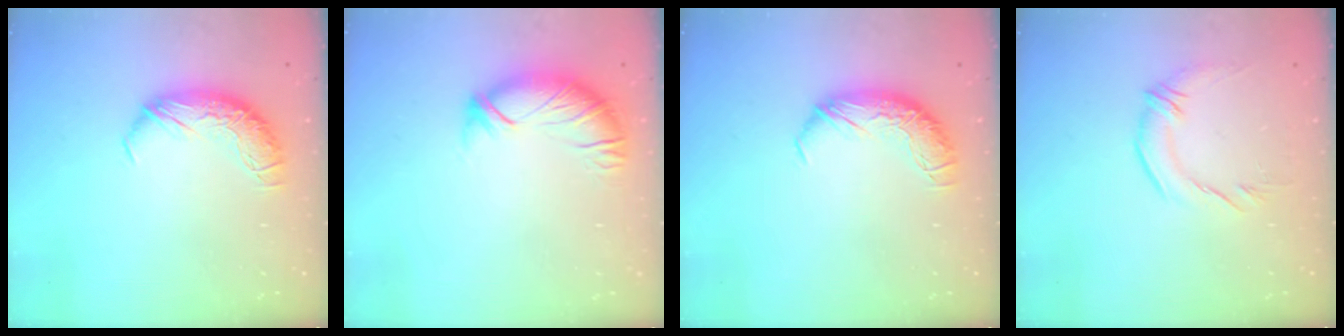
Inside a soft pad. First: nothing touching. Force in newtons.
{"total": 2.3, "press": 1.8, "slide": 1.4}
{"total": 0.0}
{"total": 2.0, "press": 0.3, "slide": 2.0}